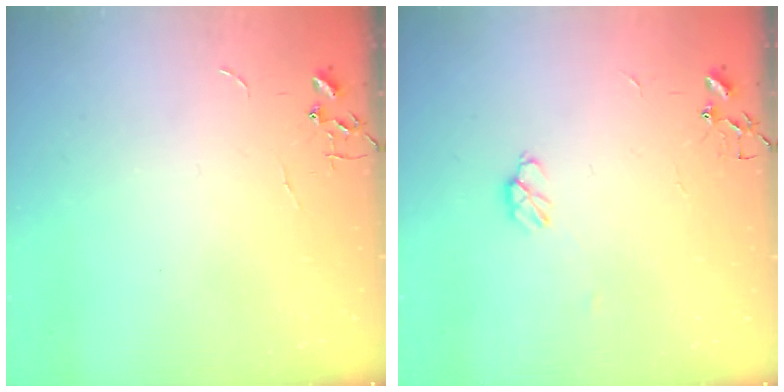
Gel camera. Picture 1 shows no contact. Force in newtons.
{"total": 4.9, "press": 4.9, "slide": 0.7}